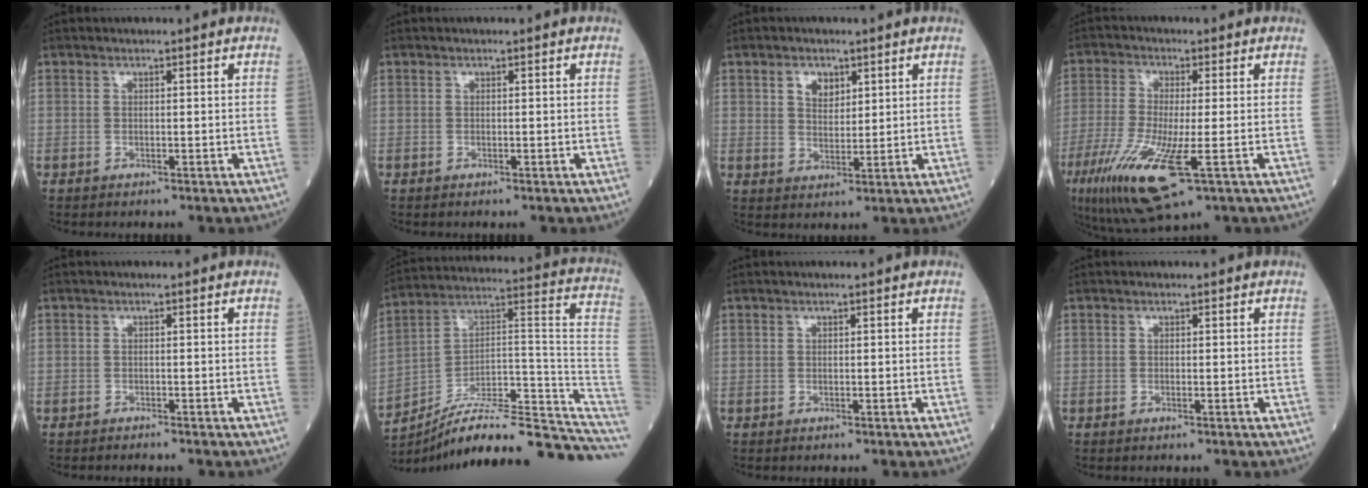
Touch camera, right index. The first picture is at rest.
{"total": 0.0}
{"total": 3.7, "force": [1.9, 2.4, 2.1], "torque": [-0.038, 0.005, 0.037]}
{"total": 13.0, "force": [-4.9, 2.2, 11.8], "torque": [-0.246, -0.041, -0.079]}
{"total": 1.6, "force": [-1.5, 0.0, 0.6], "torque": [-0.010, -0.002, -0.020]}
{"total": 22.8, "force": [-19.6, 2.7, 11.3], "torque": [-0.103, 0.057, -0.293]}
{"total": 0.0}
{"total": 0.0}